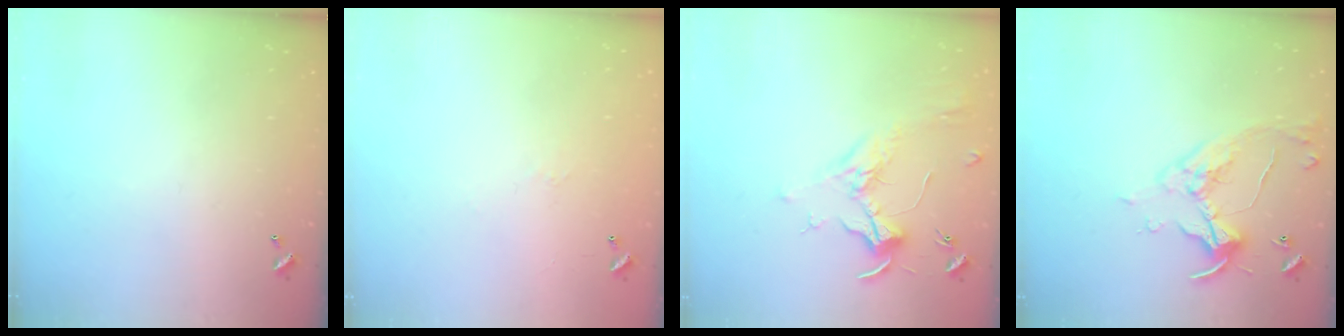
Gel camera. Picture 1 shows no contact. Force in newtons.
{"total": 6.6, "press": 6.6, "slide": 0.8}
{"total": 1.8, "press": 1.6, "slide": 0.8}
{"total": 7.3, "press": 7.2, "slide": 1.4}